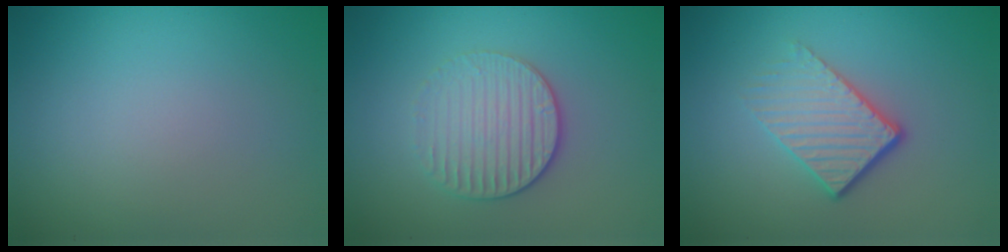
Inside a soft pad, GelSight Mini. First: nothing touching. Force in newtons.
{"total": 3.0, "press": 2.7, "slide": 1.3}
{"total": 4.2, "press": 2.7, "slide": 3.2}